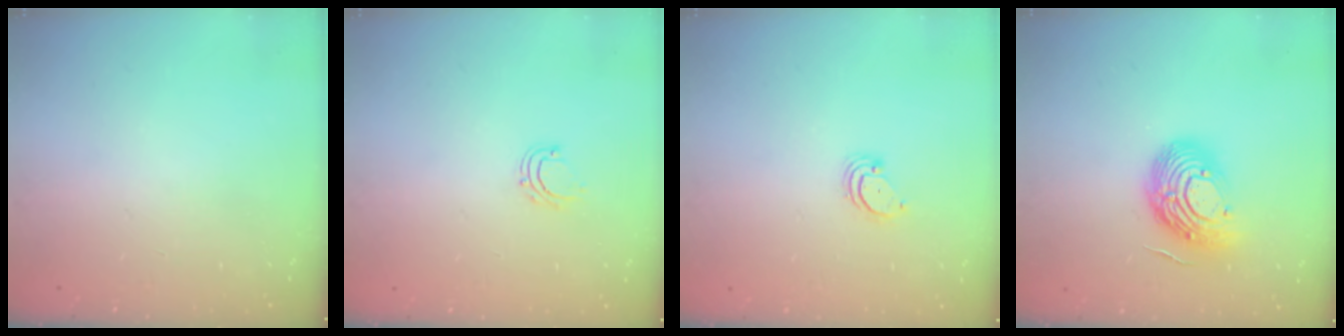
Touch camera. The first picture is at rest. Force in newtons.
{"total": 4.9, "press": 4.8, "slide": 0.4}
{"total": 2.2, "press": 2.2, "slide": 0.3}
{"total": 14.9, "press": 14.9, "slide": 1.3}